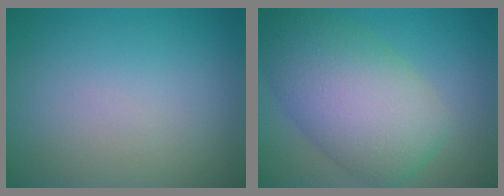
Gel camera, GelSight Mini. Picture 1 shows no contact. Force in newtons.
{"total": 9.5, "press": 9.5, "slide": 0.4}